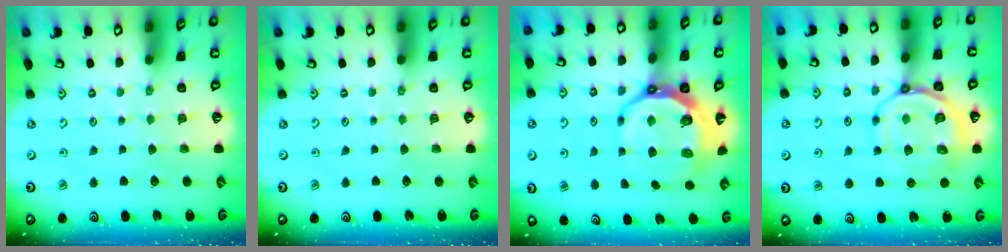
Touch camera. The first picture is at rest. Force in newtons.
{"total": 0.0}
{"total": 11.0, "press": 10.1, "slide": 4.2}
{"total": 11.7, "press": 11.6, "slide": 1.5}